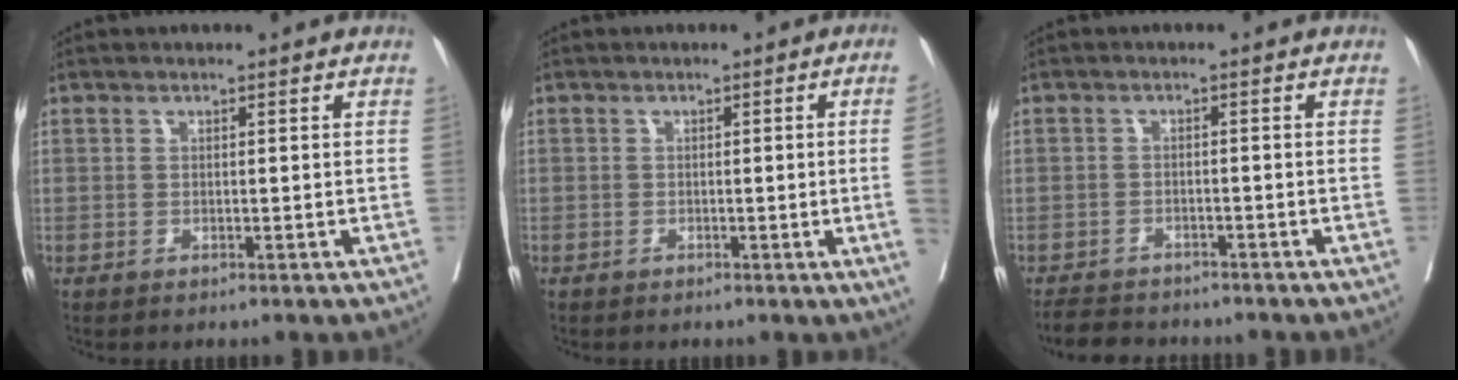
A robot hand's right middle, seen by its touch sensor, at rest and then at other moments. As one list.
[{"total": 3.4, "force": [-0.6, -1.2, 3.1], "torque": [-0.039, -0.007, -0.008]}, {"total": 5.9, "force": [-5.4, 1.9, 1.2], "torque": [-0.017, -0.010, -0.084]}]